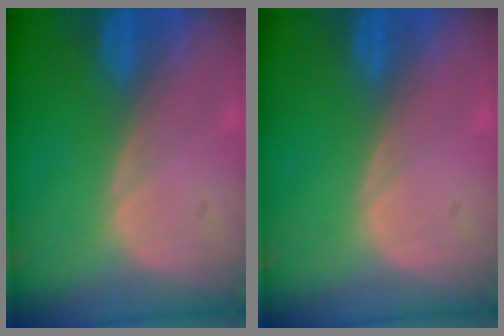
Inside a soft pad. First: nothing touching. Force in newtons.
{"total": 0.0}